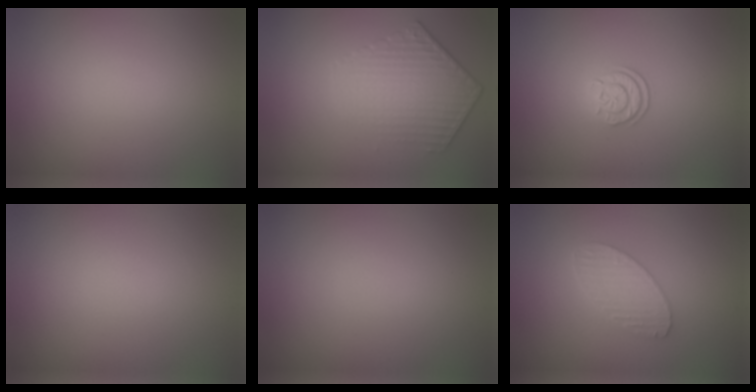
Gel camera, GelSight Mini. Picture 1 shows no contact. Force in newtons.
{"total": 4.4, "press": 3.2, "slide": 3.1}
{"total": 2.3, "press": 1.7, "slide": 1.5}
{"total": 0.0}
{"total": 0.0}
{"total": 2.6, "press": 2.6, "slide": 0.2}